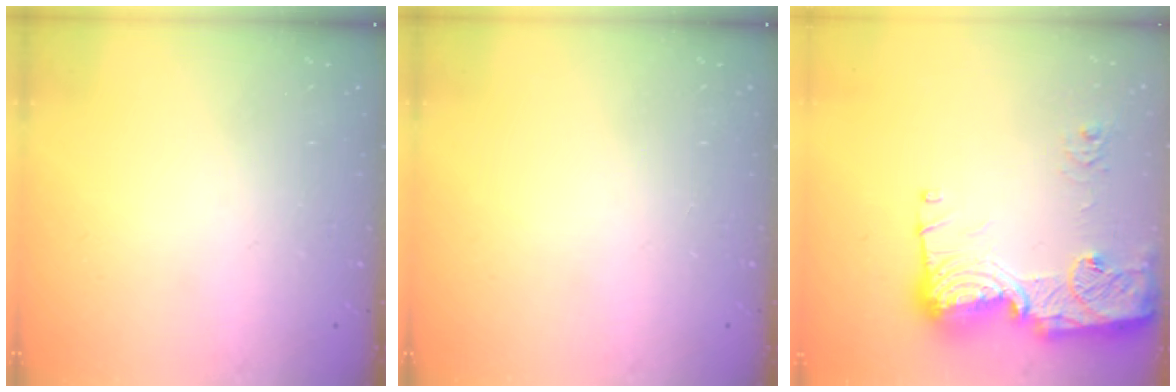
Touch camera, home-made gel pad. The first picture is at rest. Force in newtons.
{"total": 0.0}
{"total": 18.9, "press": 18.8, "slide": 1.7}